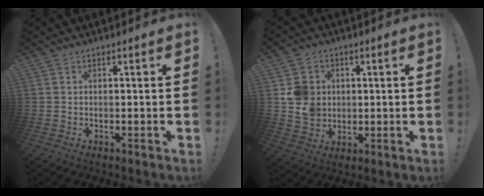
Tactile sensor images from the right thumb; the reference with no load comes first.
{"total": 9.8, "force": [1.9, 8.9, 3.6], "torque": [-0.050, -0.010, 0.041]}